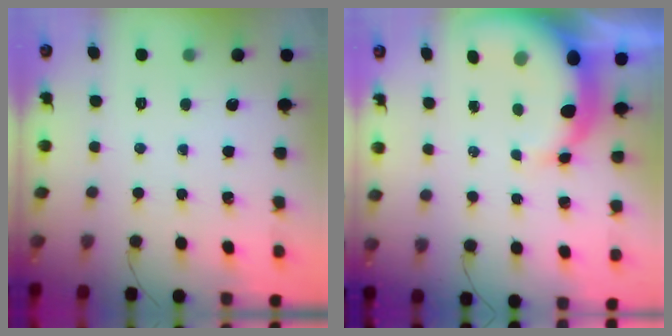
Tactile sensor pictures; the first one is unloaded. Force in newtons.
{"total": 9.6, "press": 9.4, "slide": 1.9}